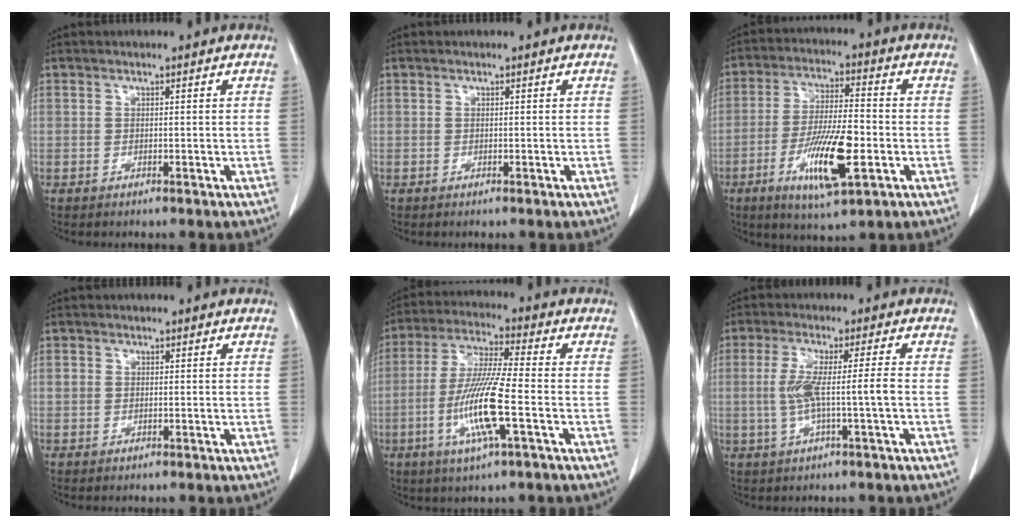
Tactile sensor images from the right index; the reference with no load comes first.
{"total": 0.0}
{"total": 12.4, "force": [-4.1, 2.3, 11.4], "torque": [-0.218, -0.013, -0.069]}
{"total": 0.9, "force": [0.1, 0.8, 0.4], "torque": [-0.007, 0.007, 0.001]}
{"total": 12.2, "force": [-3.4, 0.3, 11.7], "torque": [-0.240, -0.012, -0.071]}
{"total": 6.7, "force": [-0.8, -0.5, 6.6], "torque": [-0.136, 0.004, -0.012]}